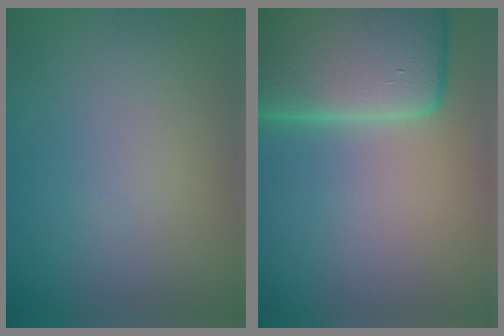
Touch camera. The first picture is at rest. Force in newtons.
{"total": 15.0, "press": 14.9, "slide": 1.1}